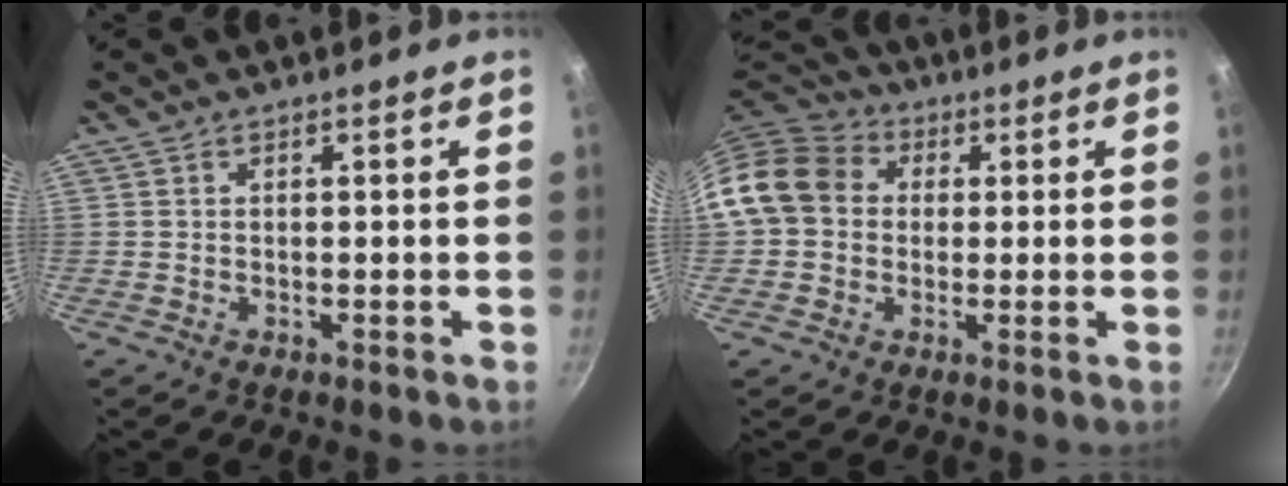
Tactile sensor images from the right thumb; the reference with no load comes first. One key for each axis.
{"total": 12.5, "fx": 1.8, "fy": 10.5, "fz": 6.5, "tx": -0.093, "ty": 0.025, "tz": 0.017}